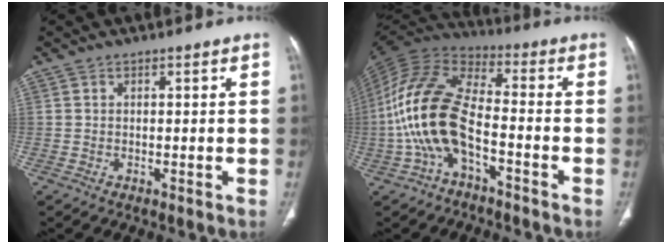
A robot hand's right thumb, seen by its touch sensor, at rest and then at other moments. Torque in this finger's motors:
{"motor_torque": [1.22, 1.08, 2.32, -0.44, 0.83]}